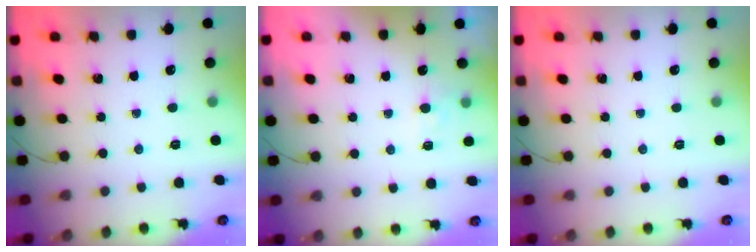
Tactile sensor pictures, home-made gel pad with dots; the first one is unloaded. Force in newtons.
{"total": 2.5, "press": 2.1, "slide": 1.5}
{"total": 0.0}